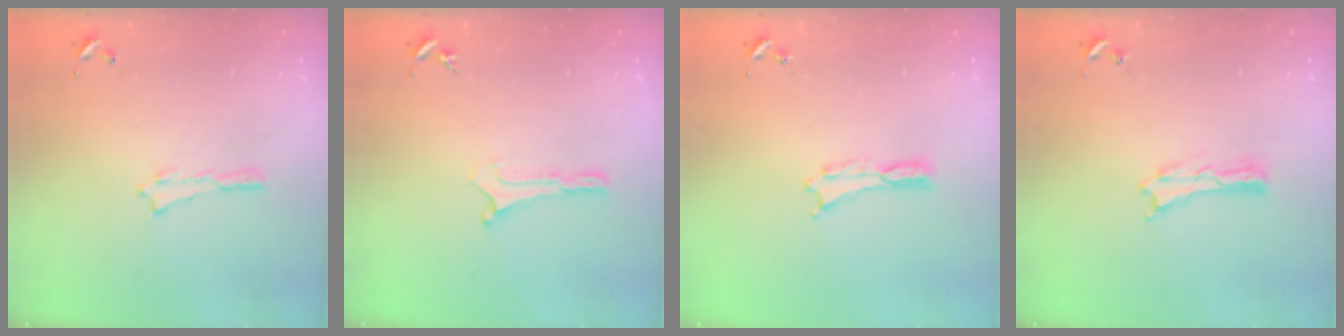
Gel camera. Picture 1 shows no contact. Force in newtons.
{"total": 0.0}
{"total": 0.0}
{"total": 0.0}